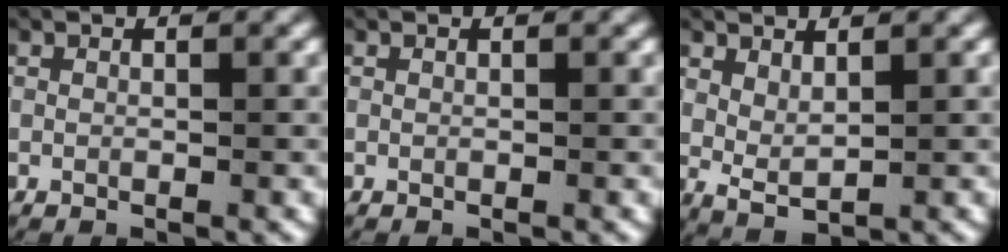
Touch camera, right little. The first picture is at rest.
{"total": 0.0}
{"total": 2.6, "force": [0.7, 1.5, 2.0], "torque": [-0.049, -0.016, 0.023]}